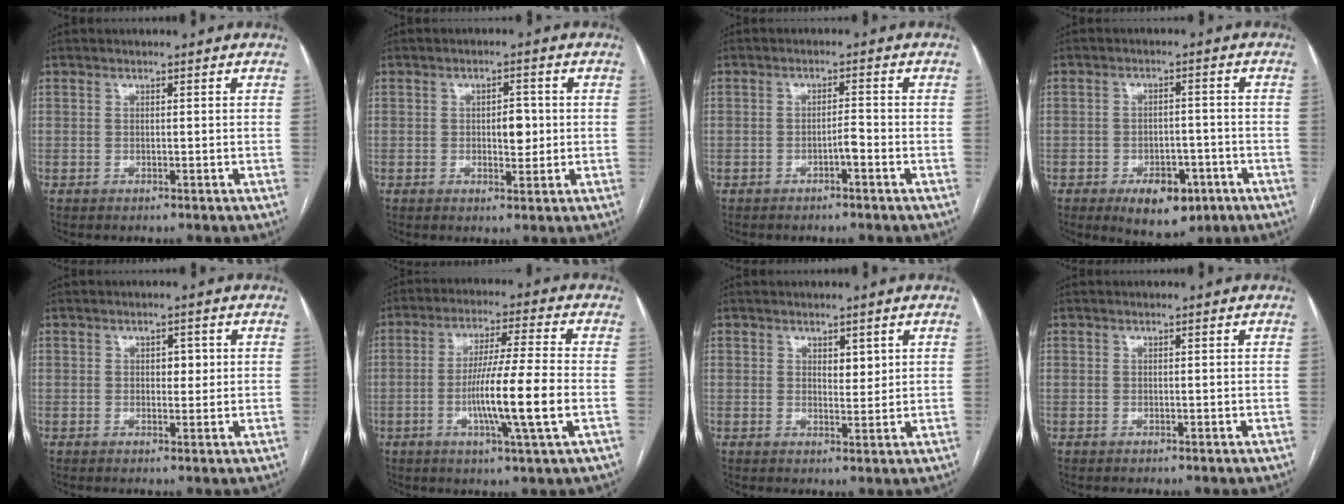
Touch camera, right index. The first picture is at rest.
{"total": 3.7, "force": [0.1, 1.8, 3.2], "torque": [-0.043, 0.003, 0.005]}
{"total": 1.8, "force": [-1.0, 0.3, 1.5], "torque": [-0.023, 0.002, -0.018]}
{"total": 8.2, "force": [-4.4, 4.4, 5.4], "torque": [-0.075, 0.001, -0.056]}
{"total": 1.9, "force": [0.6, 1.2, 1.4], "torque": [-0.015, -0.001, 0.008]}
{"total": 11.8, "force": [-2.7, -0.8, 11.4], "torque": [-0.209, -0.010, -0.053]}
{"total": 2.2, "force": [1.1, 1.1, 1.5], "torque": [-0.021, -0.005, 0.021]}
{"total": 0.0}